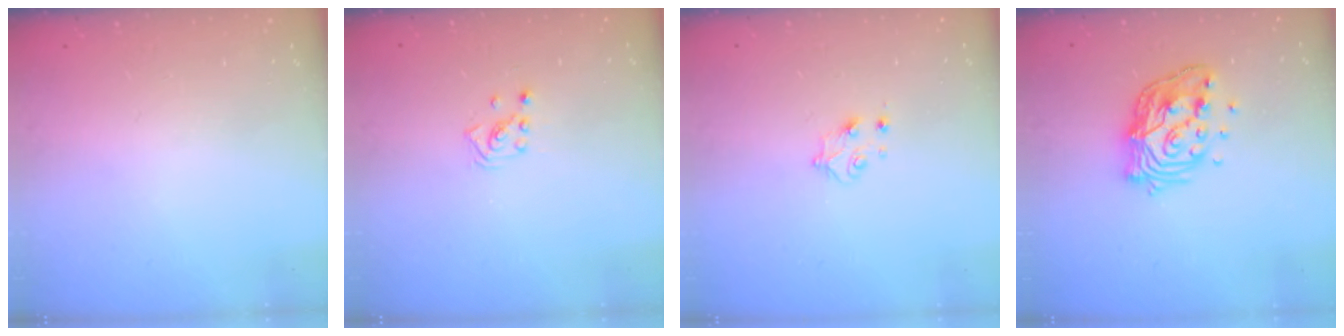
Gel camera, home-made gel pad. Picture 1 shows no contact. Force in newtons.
{"total": 1.4, "press": 1.4, "slide": 0.1}
{"total": 4.4, "press": 4.4, "slide": 0.5}
{"total": 14.4, "press": 14.3, "slide": 1.0}